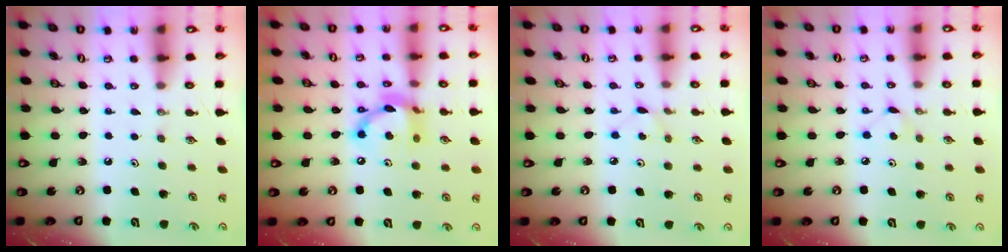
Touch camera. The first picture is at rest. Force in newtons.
{"total": 13.1, "press": 13.0, "slide": 0.9}
{"total": 2.6, "press": 2.5, "slide": 0.3}
{"total": 3.4, "press": 3.4, "slide": 0.4}